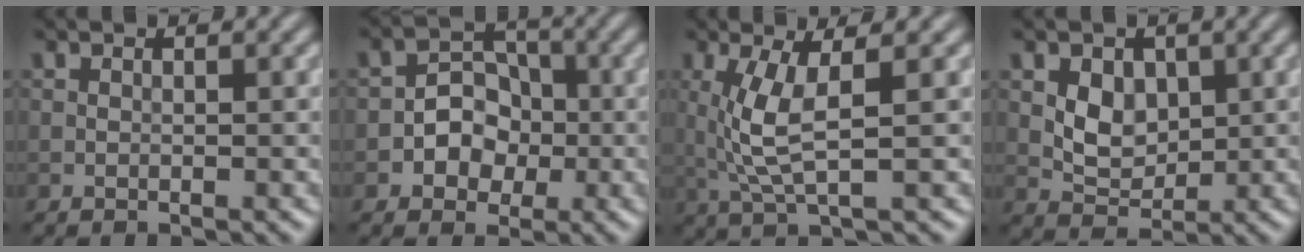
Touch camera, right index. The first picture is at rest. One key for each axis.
{"total": 3.7, "fx": -1.0, "fy": 3.1, "fz": 1.8, "tx": -0.008, "ty": 0.006, "tz": -0.026}
{"total": 4.3, "fx": 0.5, "fy": 1.0, "fz": 4.1, "tx": -0.100, "ty": -0.001, "tz": 0.015}
{"total": 3.4, "fx": 0.7, "fy": 2.5, "fz": 2.2, "tx": -0.037, "ty": -0.003, "tz": 0.013}